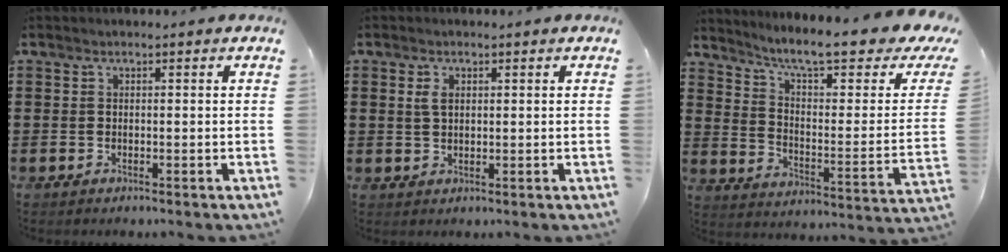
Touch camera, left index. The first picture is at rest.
{"total": 2.0, "force": [0.7, 1.2, 1.5], "torque": [-0.035, 0.005, 0.013]}
{"total": 9.3, "force": [7.0, 1.0, 6.0], "torque": [-0.119, -0.055, 0.107]}